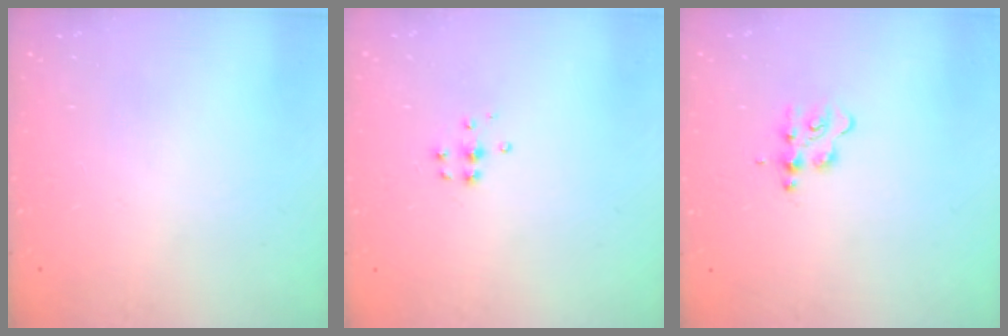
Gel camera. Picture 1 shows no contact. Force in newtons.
{"total": 4.9, "press": 4.9, "slide": 0.3}
{"total": 4.0, "press": 4.0, "slide": 0.5}